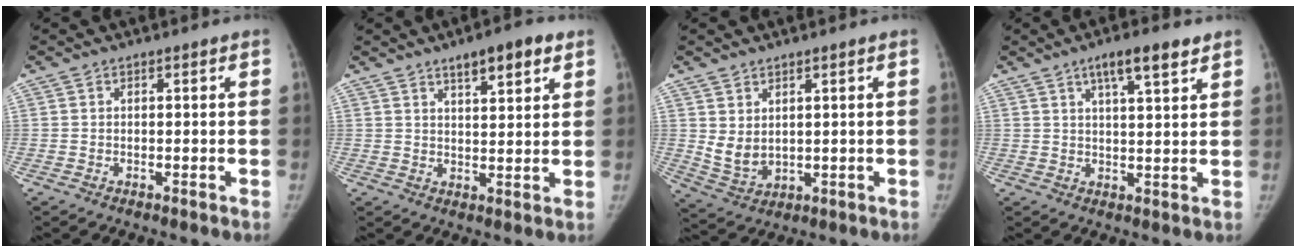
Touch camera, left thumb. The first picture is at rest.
{"total": 7.1, "force": [4.4, 2.1, 5.2], "torque": [-0.065, -0.019, 0.064]}
{"total": 5.2, "force": [1.6, 3.3, 3.6], "torque": [-0.059, -0.018, 0.048]}
{"total": 7.3, "force": [4.4, 1.6, 5.5], "torque": [-0.082, -0.016, 0.072]}